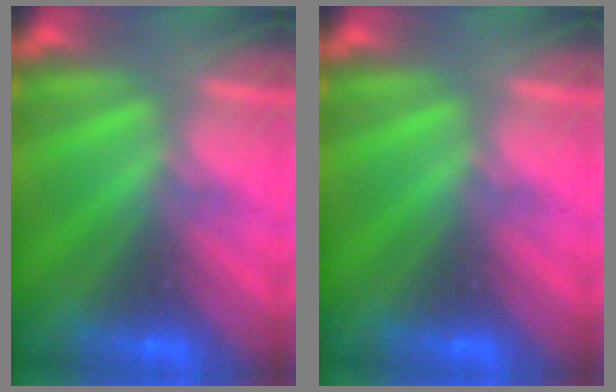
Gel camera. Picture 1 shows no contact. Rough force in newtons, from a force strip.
{"total": 0.0}